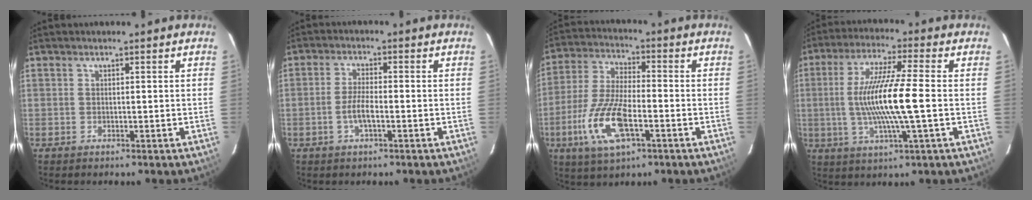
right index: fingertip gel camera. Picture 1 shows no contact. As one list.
[{"total": 4.2, "force": [-1.6, 1.0, 3.8], "torque": [-0.081, 0.000, -0.030]}, {"total": 14.1, "force": [-5.3, 5.2, 11.9], "torque": [-0.259, -0.011, -0.101]}, {"total": 13.6, "force": [-1.2, 0.5, 13.5], "torque": [-0.256, -0.006, -0.020]}]